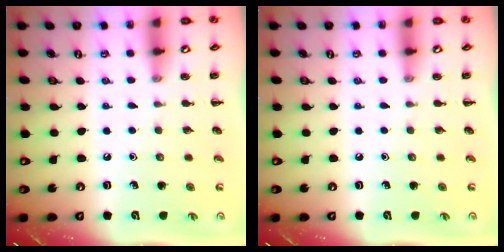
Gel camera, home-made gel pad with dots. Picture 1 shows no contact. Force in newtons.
{"total": 0.0}